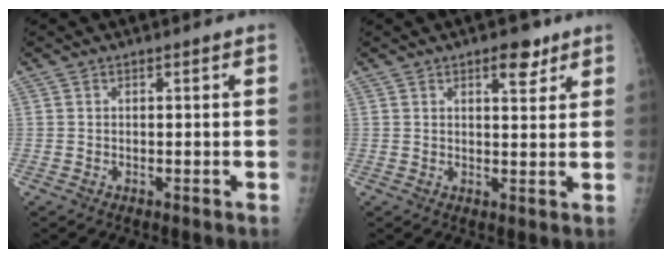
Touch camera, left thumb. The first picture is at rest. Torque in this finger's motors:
{"motor_torque": [0.82, -0.17, 0.46, -0.18, 0.15]}